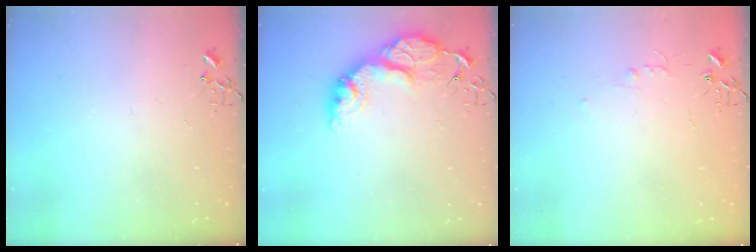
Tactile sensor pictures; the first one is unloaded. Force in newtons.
{"total": 16.3, "press": 16.3, "slide": 1.2}
{"total": 4.4, "press": 4.4, "slide": 0.5}